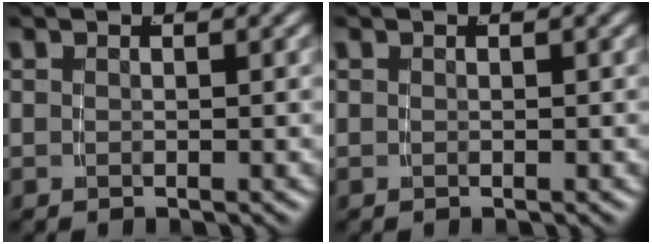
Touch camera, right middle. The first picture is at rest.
{"total": 0.0}